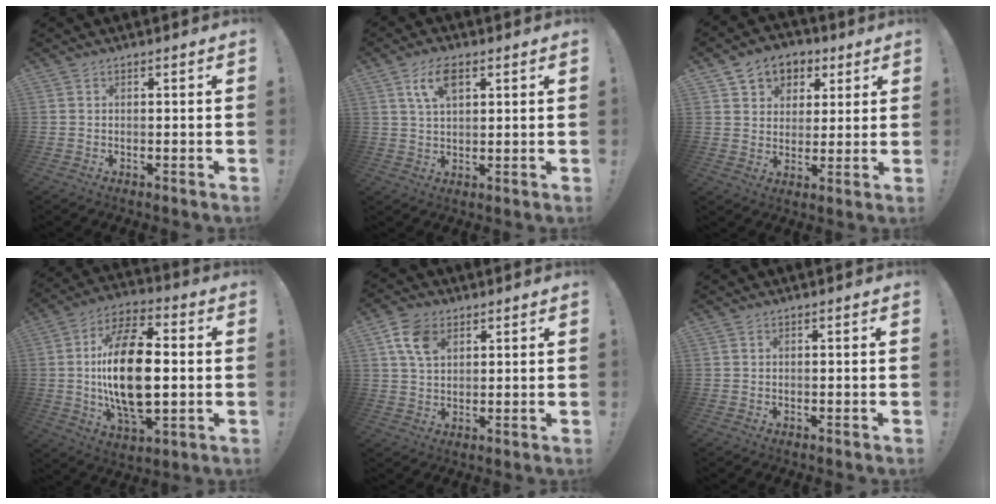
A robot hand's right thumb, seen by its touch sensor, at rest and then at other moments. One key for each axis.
{"total": 7.3, "fx": 3.2, "fy": 3.7, "fz": 5.4, "tx": -0.098, "ty": 0.003, "tz": 0.060}
{"total": 7.7, "fx": 3.2, "fy": 6.8, "fz": 1.8, "tx": -0.020, "ty": -0.018, "tz": 0.064}
{"total": 21.5, "fx": 0.2, "fy": 11.2, "fz": 18.3, "tx": -0.332, "ty": -0.003, "tz": -0.002}
{"total": 8.7, "fx": 3.9, "fy": 5.7, "fz": 5.3, "tx": -0.094, "ty": -0.005, "tz": 0.074}
{"total": 0.0}